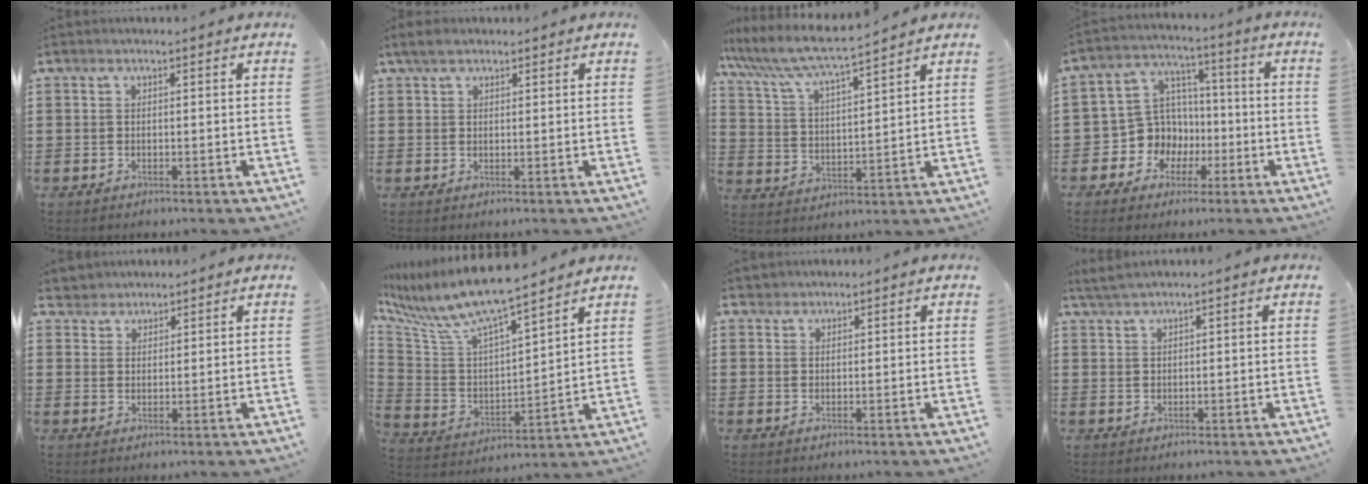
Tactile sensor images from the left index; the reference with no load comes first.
{"total": 2.2, "force": [1.6, 1.0, 1.1], "torque": [-0.026, 0.008, 0.030]}
{"total": 6.7, "force": [6.1, -0.1, 2.6], "torque": [-0.078, -0.038, 0.100]}
{"total": 8.8, "force": [-1.9, 8.4, 1.9], "torque": [-0.089, 0.002, -0.034]}
{"total": 2.5, "force": [2.2, 1.1, -0.4], "torque": [-0.002, 0.006, 0.044]}
{"total": 8.7, "force": [7.6, 0.8, 4.1], "torque": [-0.115, -0.052, 0.127]}
{"total": 1.5, "force": [1.3, 0.7, -0.1], "torque": [-0.003, 0.005, 0.027]}
{"total": 1.8, "force": [1.5, -0.1, 1.0], "torque": [-0.020, 0.000, 0.030]}